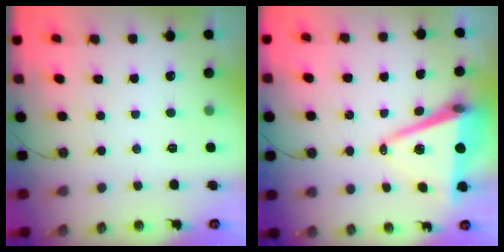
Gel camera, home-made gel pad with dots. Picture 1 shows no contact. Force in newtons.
{"total": 12.1, "press": 11.4, "slide": 4.1}